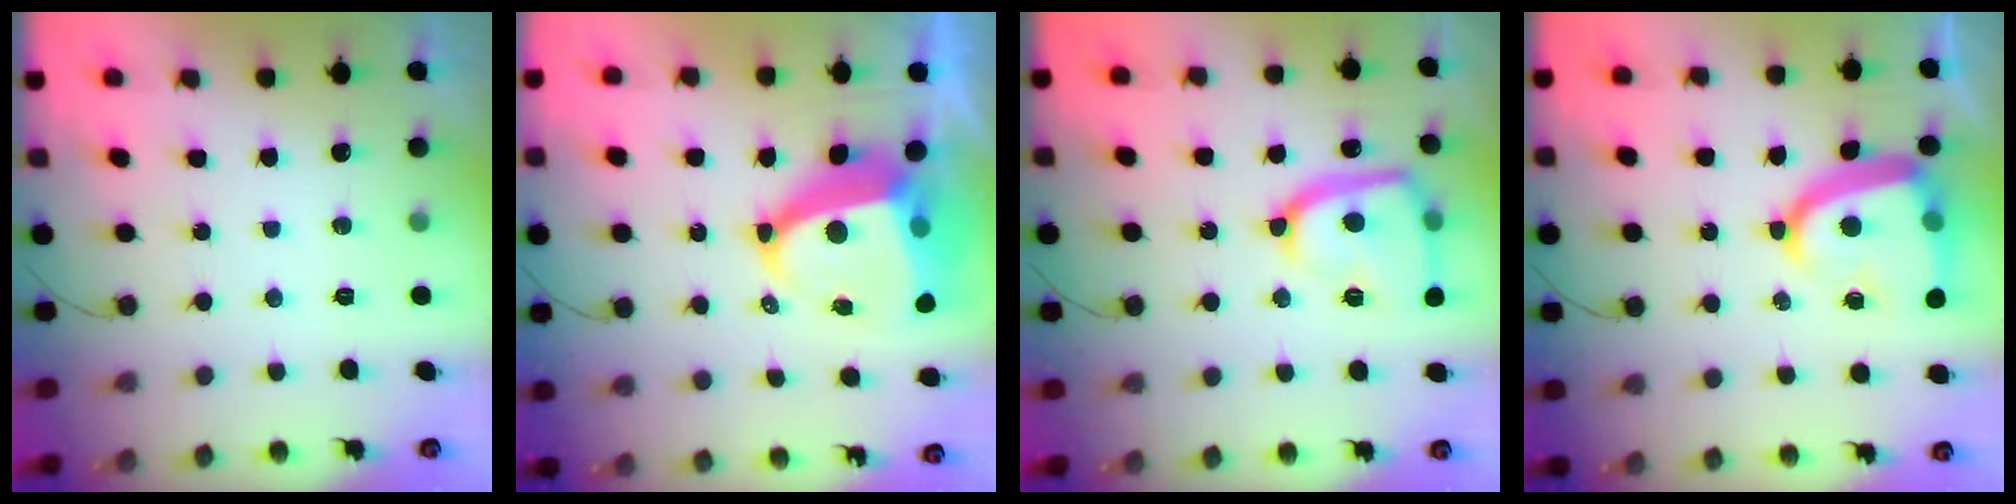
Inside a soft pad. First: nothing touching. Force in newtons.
{"total": 13.5, "press": 13.4, "slide": 1.5}
{"total": 17.8, "press": 17.7, "slide": 1.6}
{"total": 17.0, "press": 16.9, "slide": 1.6}